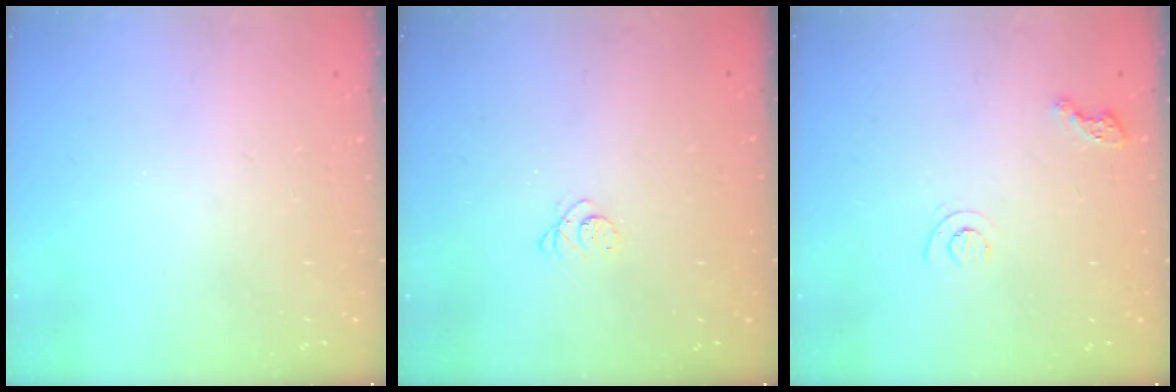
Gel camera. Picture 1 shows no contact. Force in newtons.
{"total": 2.5, "press": 2.5, "slide": 0.3}
{"total": 5.1, "press": 5.1, "slide": 0.5}